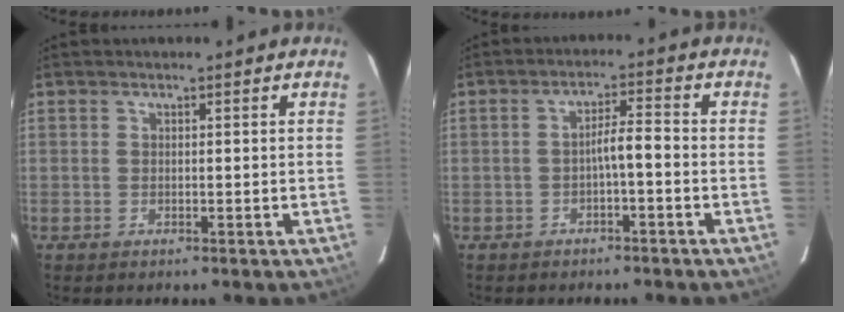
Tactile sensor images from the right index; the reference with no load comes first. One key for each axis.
{"total": 3.3, "fx": -1.7, "fy": 0.2, "fz": 2.8, "tx": -0.053, "ty": 0.010, "tz": -0.025}